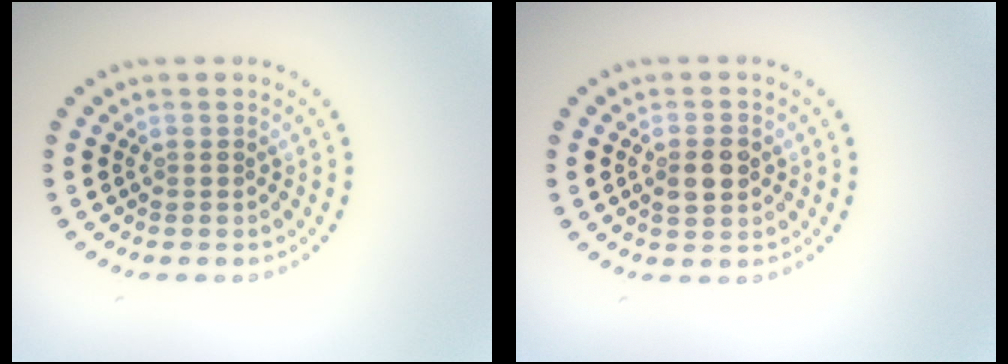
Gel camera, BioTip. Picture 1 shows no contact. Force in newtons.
{"total": 2.4, "press": 2.4, "slide": 0.2}